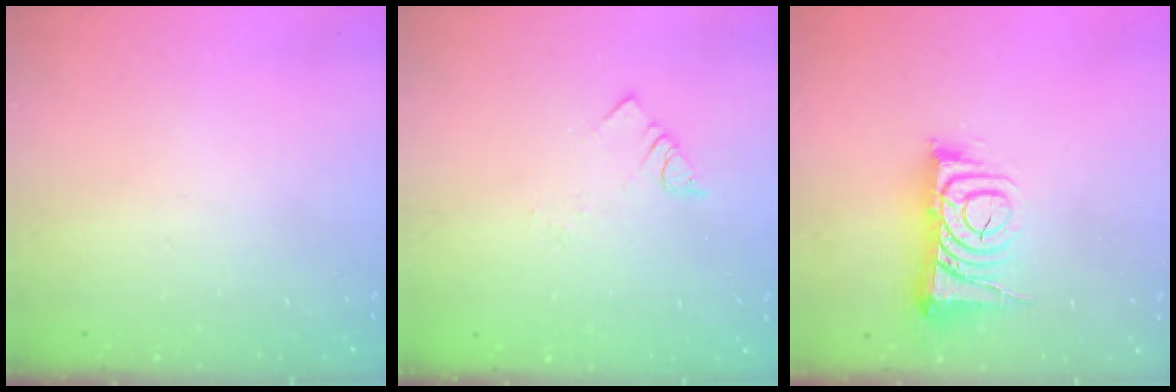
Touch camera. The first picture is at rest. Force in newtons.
{"total": 2.8, "press": 2.8, "slide": 0.3}
{"total": 10.2, "press": 10.2, "slide": 1.1}